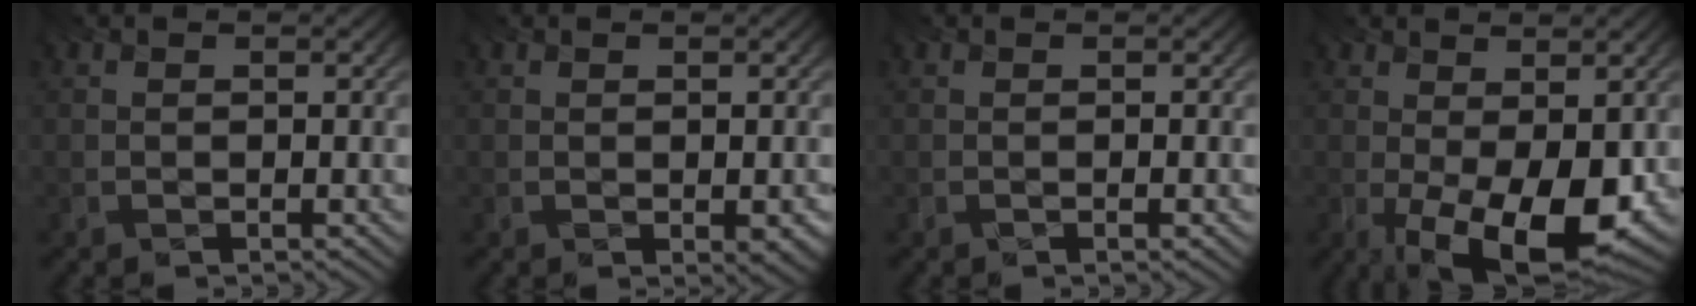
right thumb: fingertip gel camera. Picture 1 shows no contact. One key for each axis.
{"total": 2.4, "fx": -0.7, "fy": 1.0, "fz": 2.1, "tx": -0.028, "ty": -0.004, "tz": -0.005}
{"total": 0.7, "fx": -0.2, "fy": -0.2, "fz": 0.6, "tx": -0.006, "ty": -0.002, "tz": -0.011}
{"total": 11.2, "fx": -3.1, "fy": 4.6, "fz": 9.7, "tx": -0.145, "ty": -0.010, "tz": -0.048}